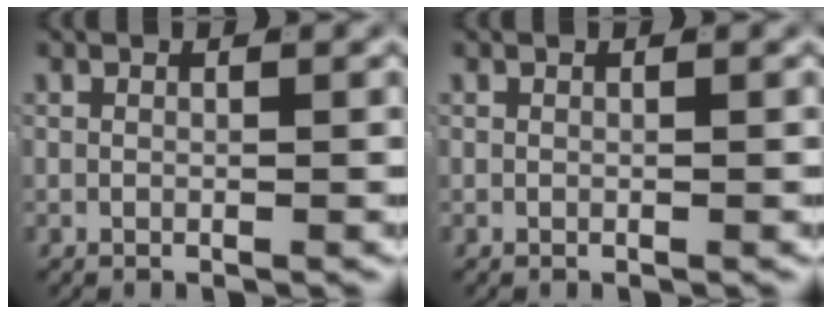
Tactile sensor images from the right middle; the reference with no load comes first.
{"total": 0.0}